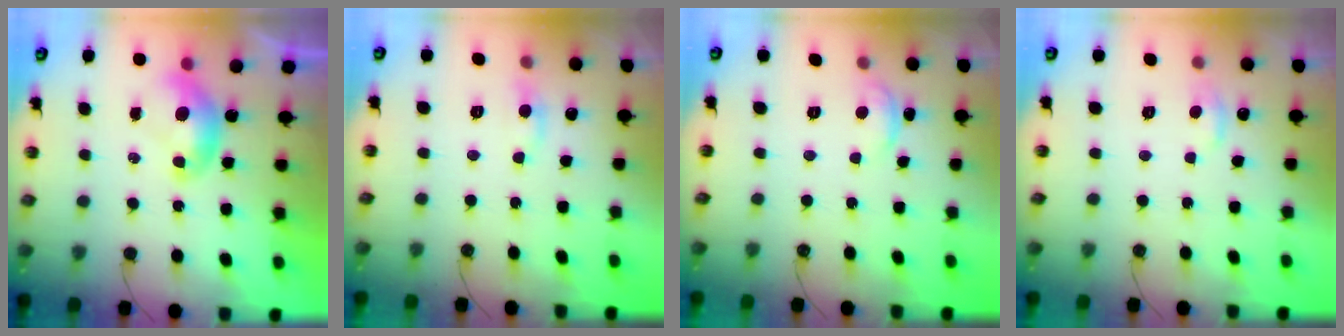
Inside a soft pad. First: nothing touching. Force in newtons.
{"total": 1.7, "press": 1.6, "slide": 0.7}
{"total": 0.0}
{"total": 1.0, "press": 0.7, "slide": 0.7}